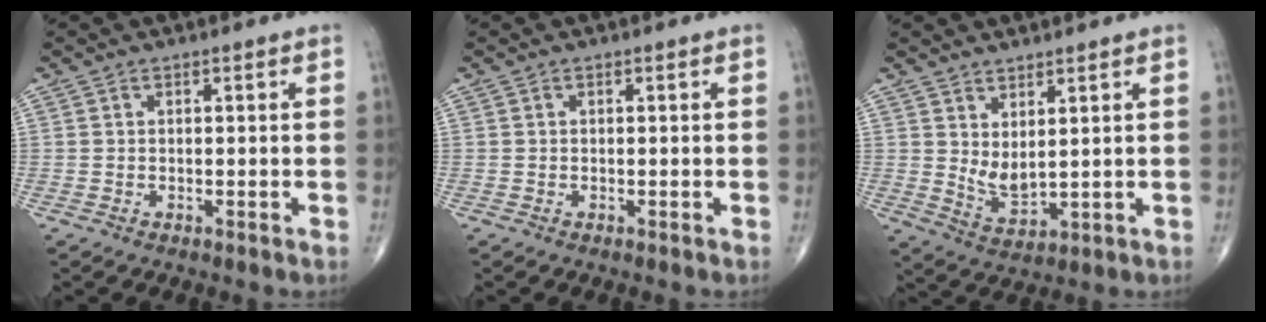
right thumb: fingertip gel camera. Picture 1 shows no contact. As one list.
[{"total": 0.0}, {"total": 5.2, "force": [2.0, 2.2, 4.3], "torque": [-0.078, -0.032, 0.051]}]